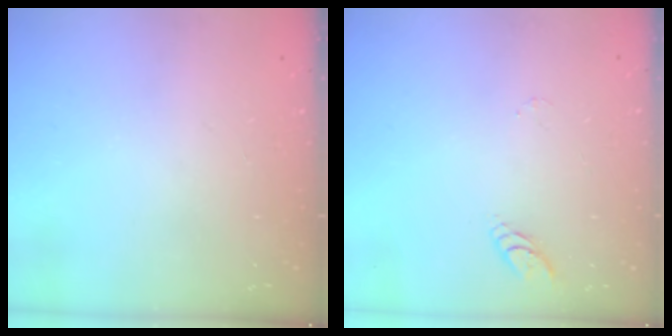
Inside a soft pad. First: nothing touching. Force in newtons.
{"total": 4.1, "press": 4.1, "slide": 0.4}